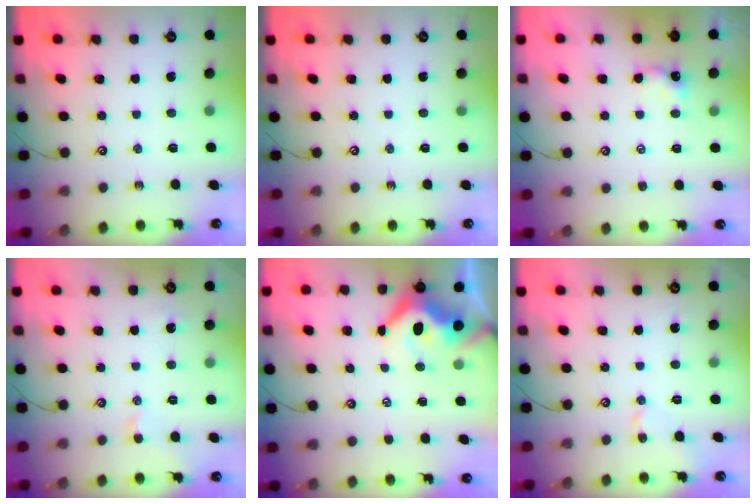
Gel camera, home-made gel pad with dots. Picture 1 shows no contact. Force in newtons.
{"total": 0.0}
{"total": 1.6, "press": 1.5, "slide": 0.5}
{"total": 0.9, "press": 0.7, "slide": 0.6}
{"total": 6.5, "press": 6.4, "slide": 1.2}
{"total": 2.8, "press": 2.7, "slide": 0.6}